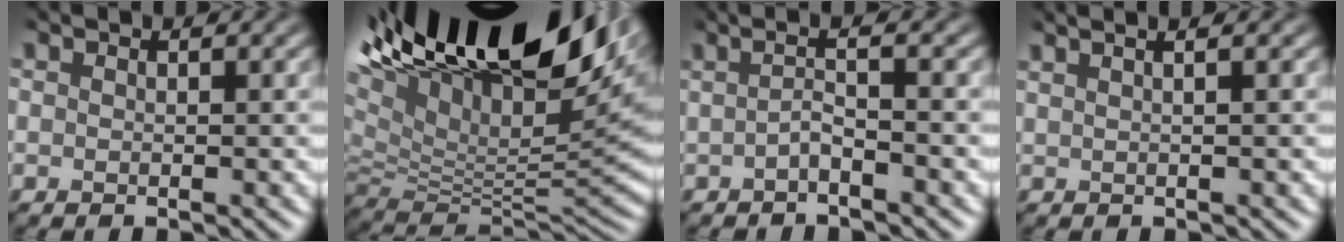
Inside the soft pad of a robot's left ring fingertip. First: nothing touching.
{"total": 17.7, "force": [9.1, 7.2, 13.3], "torque": [-0.210, 0.032, 0.173]}
{"total": 2.3, "force": [-1.1, 0.3, 2.0], "torque": [-0.027, 0.001, -0.029]}
{"total": 3.4, "force": [2.0, 1.2, 2.5], "torque": [0.003, 0.030, -0.012]}